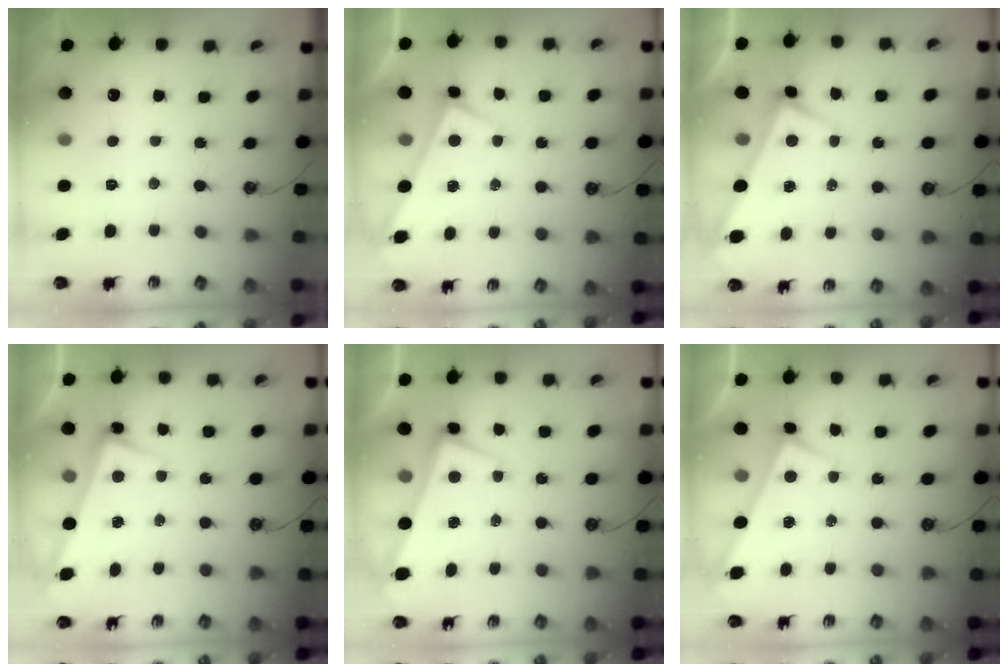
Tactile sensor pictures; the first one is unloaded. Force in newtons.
{"total": 3.2, "press": 3.1, "slide": 0.3}
{"total": 3.8, "press": 3.8, "slide": 0.2}
{"total": 2.6, "press": 2.5, "slide": 0.7}
{"total": 1.5, "press": 0.5, "slide": 1.4}
{"total": 3.1, "press": 3.1, "slide": 0.3}